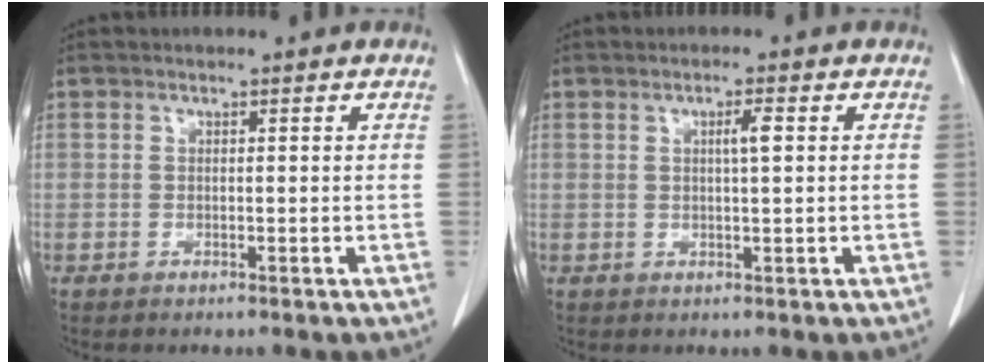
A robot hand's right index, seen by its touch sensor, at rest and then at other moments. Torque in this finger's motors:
{"motor_torque": [0.50, -0.07, 0.24, 0.06]}